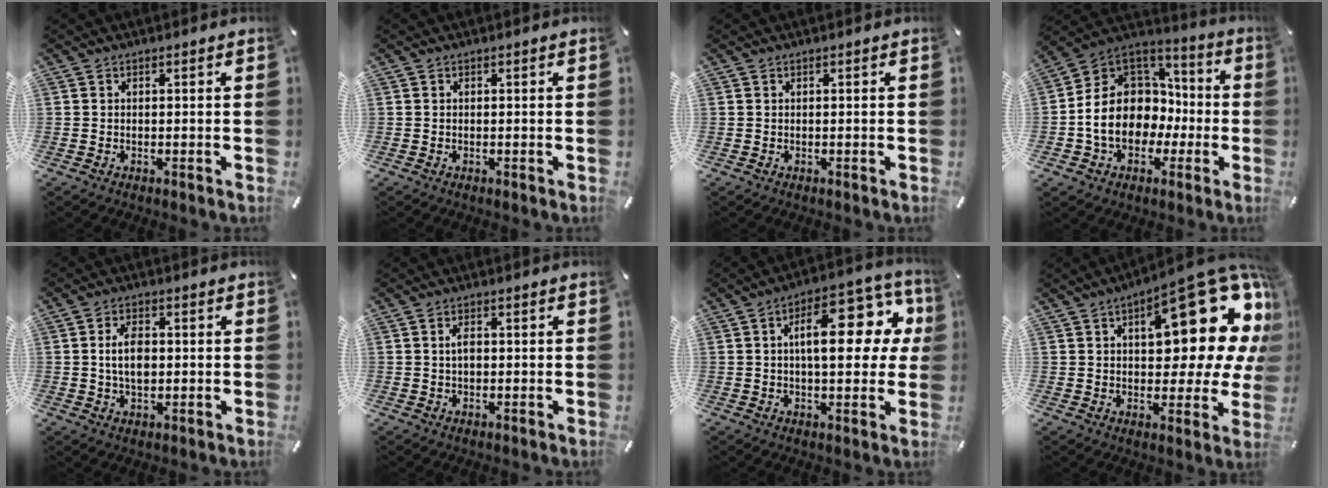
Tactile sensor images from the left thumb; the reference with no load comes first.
{"total": 0.0}
{"total": 0.0}
{"total": 15.2, "force": [-3.6, 12.8, 7.3], "torque": [-0.161, 0.013, -0.060]}
{"total": 6.3, "force": [0.2, 3.8, 5.1], "torque": [-0.111, -0.001, -0.005]}
{"total": 2.5, "force": [0.2, 1.3, 2.1], "torque": [-0.042, 0.004, 0.002]}
{"total": 18.7, "force": [4.4, 8.8, 15.9], "torque": [-0.224, -0.014, 0.069]}
{"total": 22.6, "force": [9.4, 9.8, 18.1], "torque": [-0.224, -0.062, 0.146]}